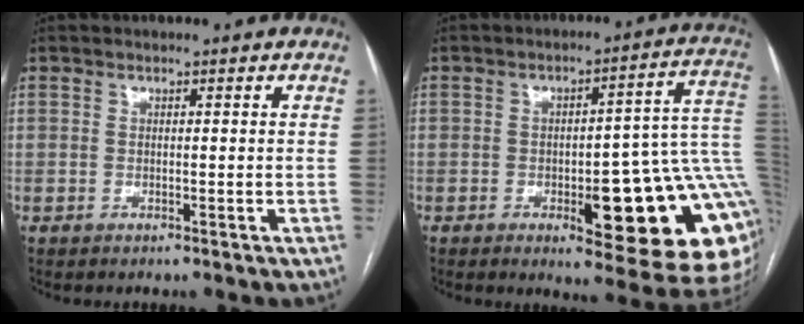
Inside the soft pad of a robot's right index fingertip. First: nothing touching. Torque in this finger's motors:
{"motor_torque": [1.93, -0.21, 0.46, 0.12]}